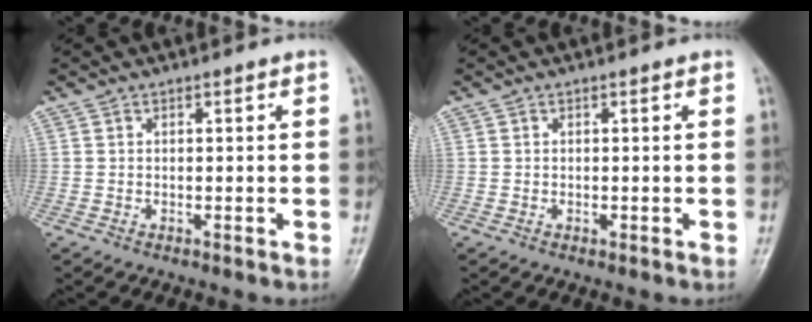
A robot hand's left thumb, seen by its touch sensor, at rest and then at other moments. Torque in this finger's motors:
{"motor_torque": [-0.03, 0.03, 0.05, 0.01, 0.00]}